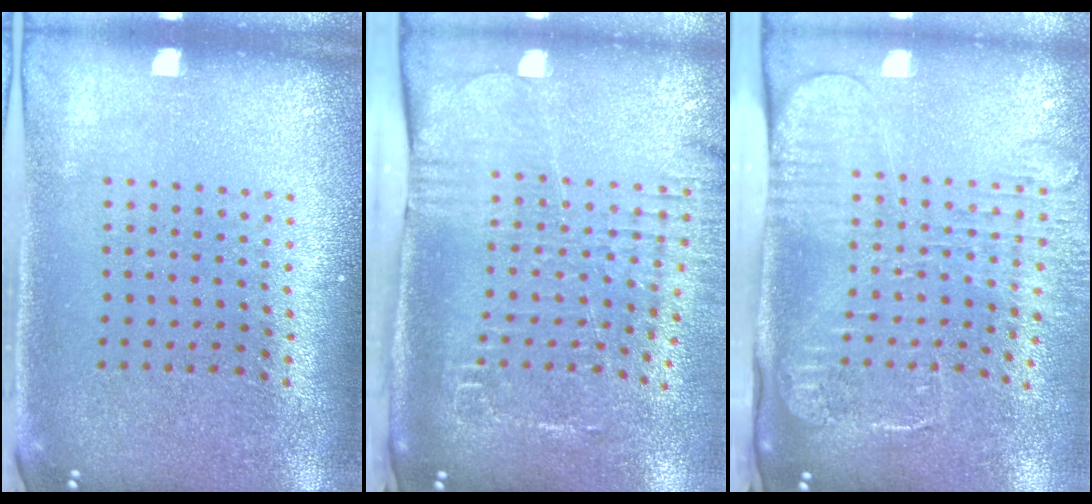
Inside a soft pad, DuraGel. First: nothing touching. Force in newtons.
{"total": 2.6, "press": 2.0, "slide": 1.6}
{"total": 2.6, "press": 2.1, "slide": 1.7}